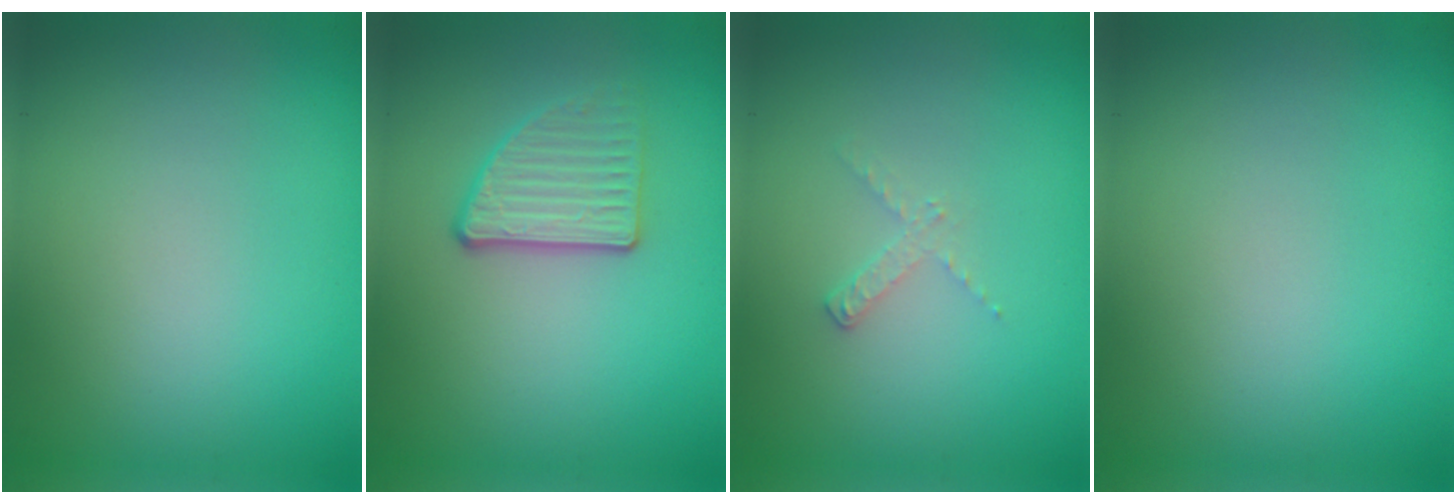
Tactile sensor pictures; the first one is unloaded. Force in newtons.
{"total": 2.8, "press": 2.3, "slide": 1.5}
{"total": 1.1, "press": 1.1, "slide": 0.2}
{"total": 0.0}